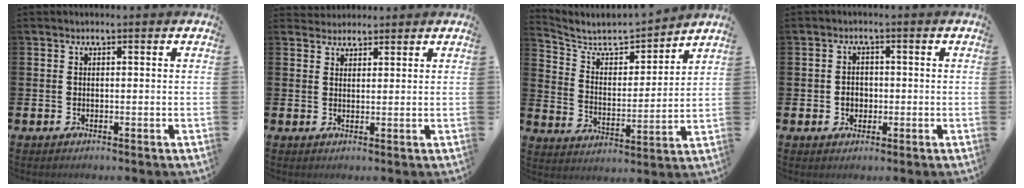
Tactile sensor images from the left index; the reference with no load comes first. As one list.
[{"total": 2.5, "force": [2.2, 1.0, -0.4], "torque": [0.003, -0.003, 0.042]}, {"total": 5.8, "force": [5.4, 1.8, 1.3], "torque": [-0.062, -0.046, 0.088]}, {"total": 2.1, "force": [-0.3, 1.9, 0.9], "torque": [-0.010, 0.003, -0.012]}]